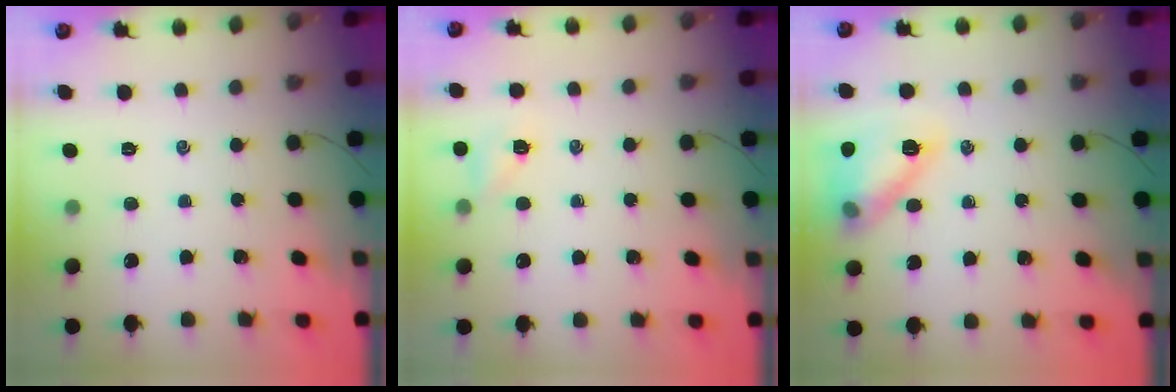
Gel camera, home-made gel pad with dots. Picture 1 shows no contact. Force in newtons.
{"total": 3.7, "press": 3.5, "slide": 1.3}
{"total": 14.2, "press": 14.1, "slide": 1.3}